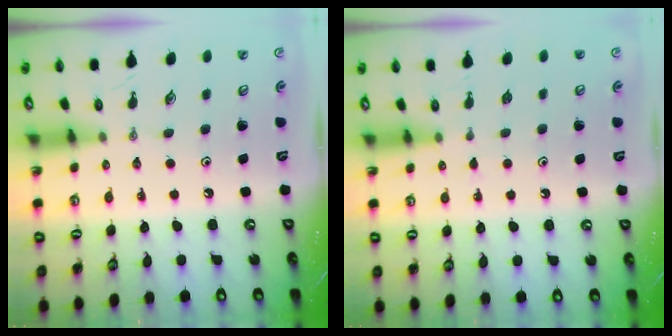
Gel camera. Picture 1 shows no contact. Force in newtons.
{"total": 1.7, "press": 1.6, "slide": 0.2}